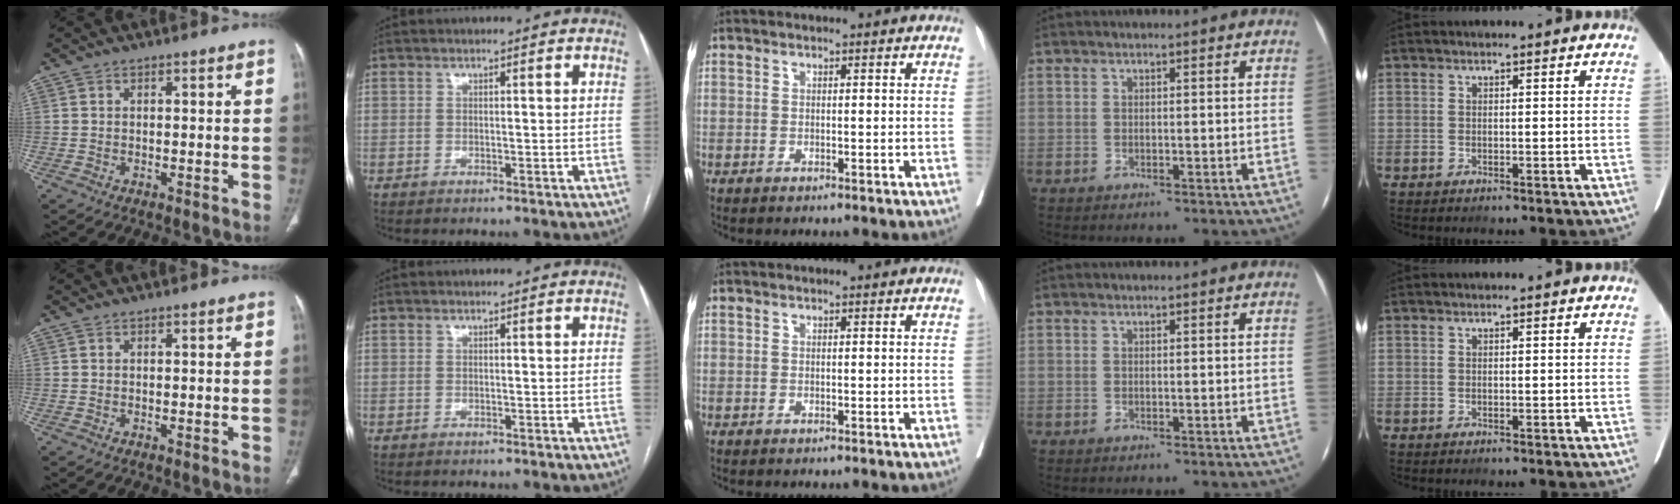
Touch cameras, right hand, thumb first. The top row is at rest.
{}